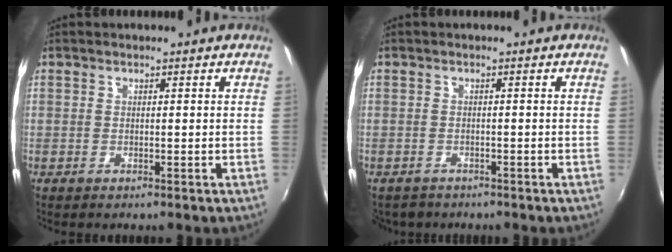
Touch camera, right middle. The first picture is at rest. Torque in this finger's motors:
{"motor_torque": [-0.31, -0.37, -0.03, 0.00]}